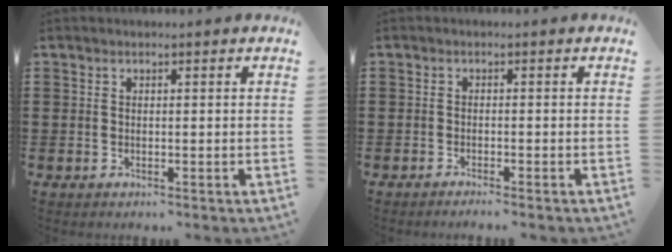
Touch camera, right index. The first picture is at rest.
{"total": 1.1, "force": [-1.0, -0.2, 0.2], "torque": [-0.006, -0.001, -0.020]}